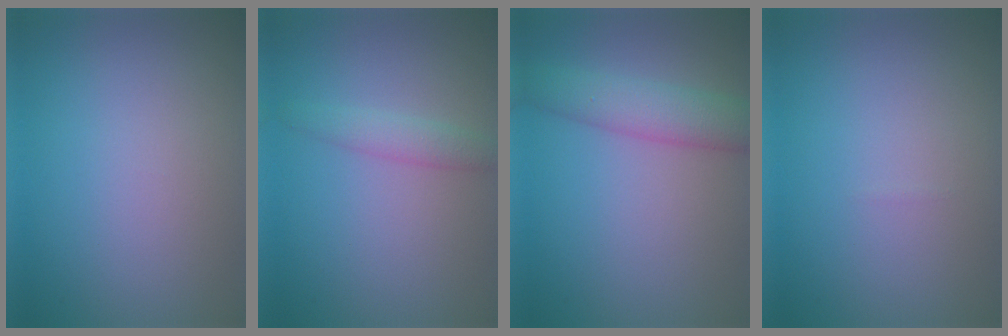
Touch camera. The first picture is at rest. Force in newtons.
{"total": 1.8, "press": 1.8, "slide": 0.1}
{"total": 3.9, "press": 3.9, "slide": 0.1}
{"total": 0.0}